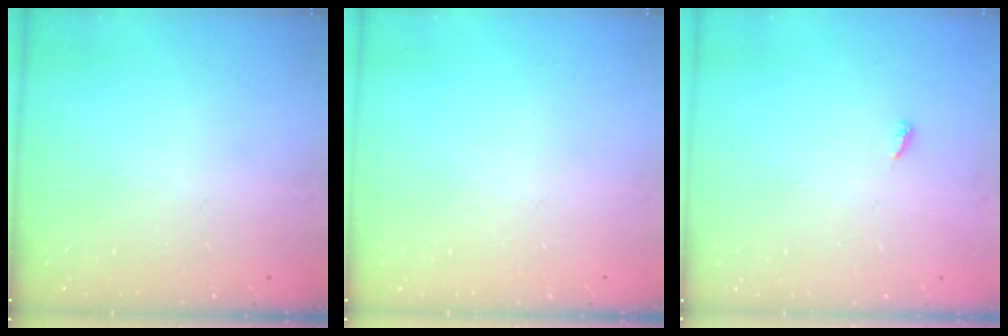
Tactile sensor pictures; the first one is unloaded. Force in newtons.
{"total": 0.0}
{"total": 2.5, "press": 2.5, "slide": 0.2}